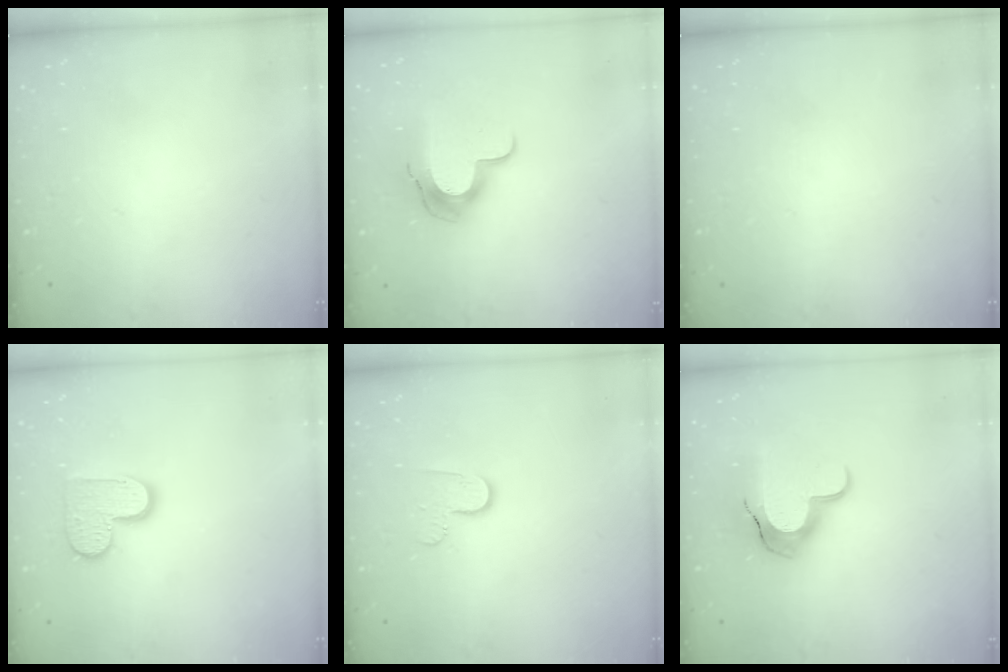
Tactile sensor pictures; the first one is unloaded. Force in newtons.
{"total": 12.1, "press": 12.0, "slide": 0.9}
{"total": 0.0}
{"total": 10.5, "press": 10.5, "slide": 0.5}
{"total": 6.0, "press": 6.0, "slide": 0.6}
{"total": 12.9, "press": 12.9, "slide": 0.9}